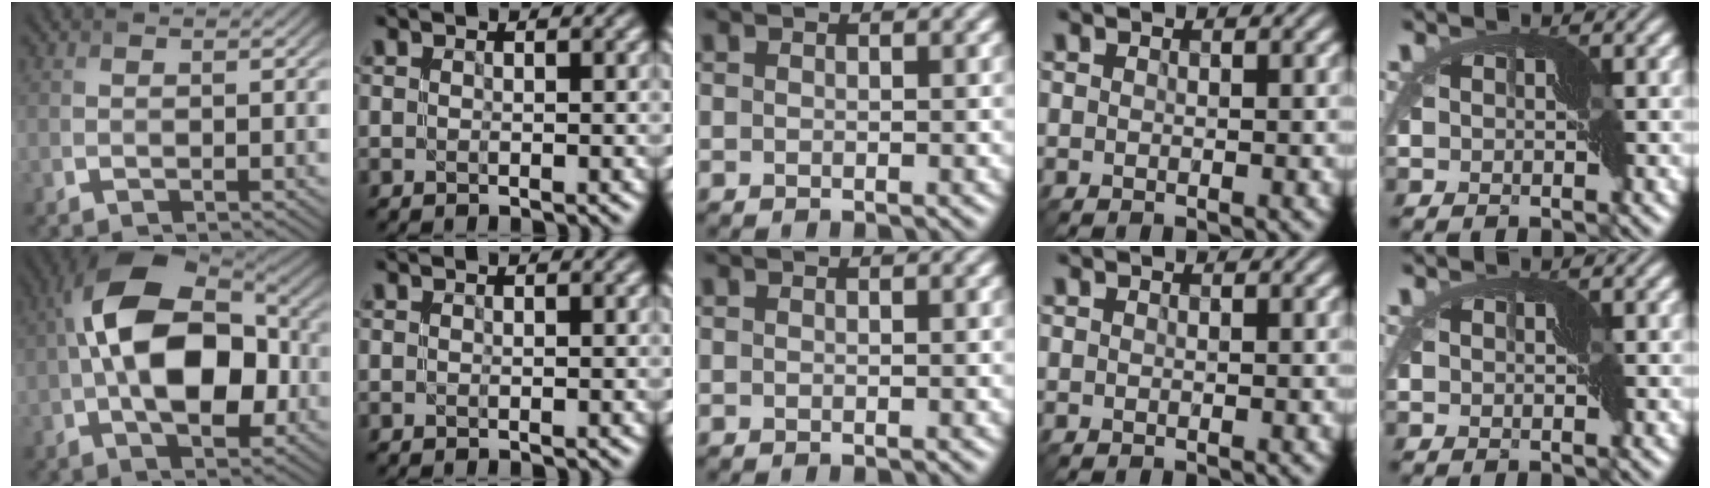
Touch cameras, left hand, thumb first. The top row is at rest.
{"thumb": {"total": 14.5, "force": [-0.3, 8.3, 11.9], "torque": [-0.194, 0.024, -0.017]}}